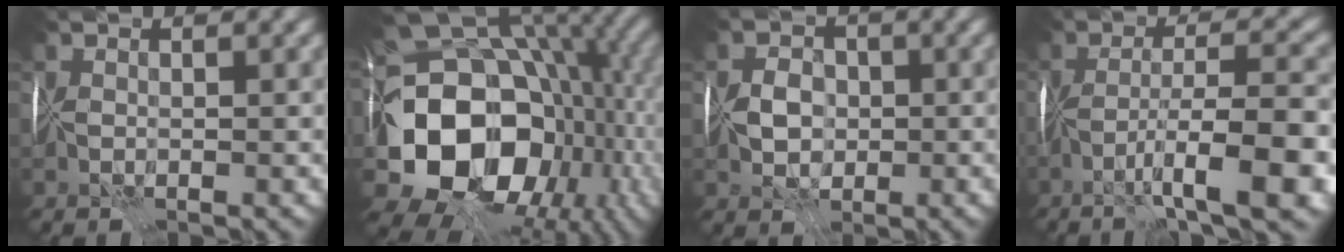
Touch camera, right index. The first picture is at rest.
{"total": 16.8, "force": [-3.2, 12.7, 10.6], "torque": [-0.187, -0.037, -0.037]}
{"total": 2.2, "force": [-0.6, 1.7, 1.4], "torque": [-0.014, 0.000, -0.016]}
{"total": 8.7, "force": [-4.2, 0.6, 7.7], "torque": [-0.111, -0.003, -0.069]}